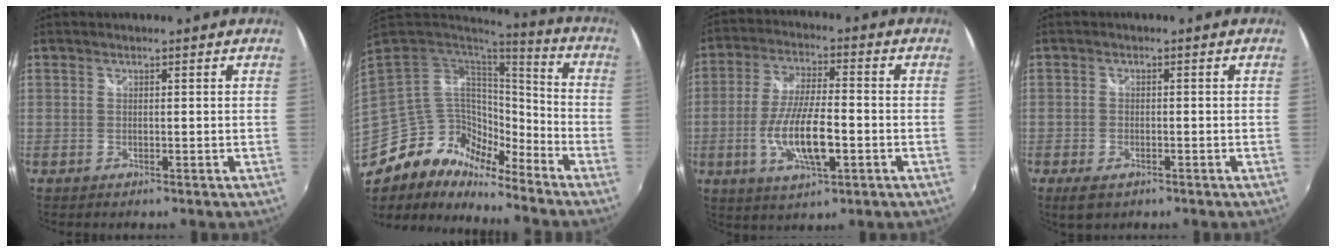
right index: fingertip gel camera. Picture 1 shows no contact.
{"total": 13.7, "force": [-10.8, 6.6, 5.3], "torque": [-0.099, 0.004, -0.213]}
{"total": 11.9, "force": [-3.4, 3.3, 10.9], "torque": [-0.217, -0.008, -0.062]}
{"total": 4.1, "force": [-2.7, 2.1, 2.2], "torque": [-0.056, -0.010, -0.047]}